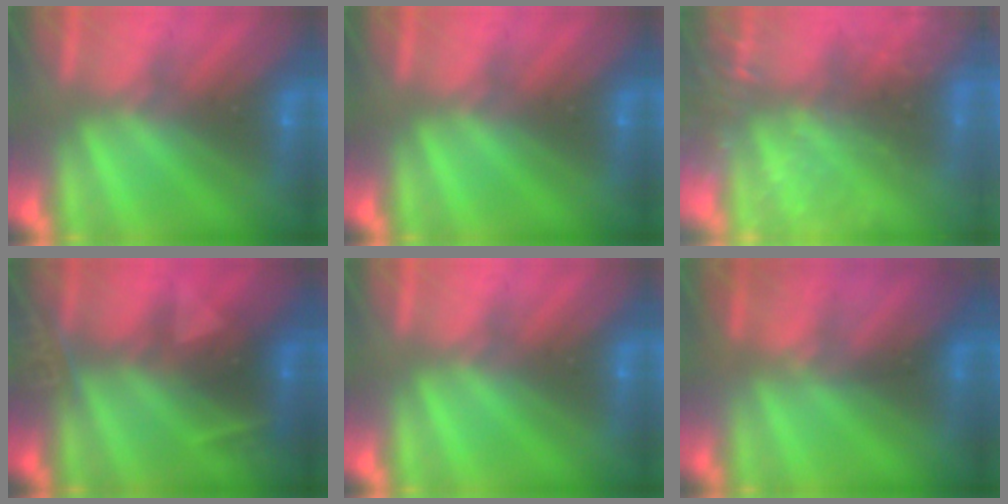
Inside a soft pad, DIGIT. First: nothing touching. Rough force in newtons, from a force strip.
{"total": 0.0}
{"total": 7.4}
{"total": 2.5}
{"total": 0.0}
{"total": 2.7}